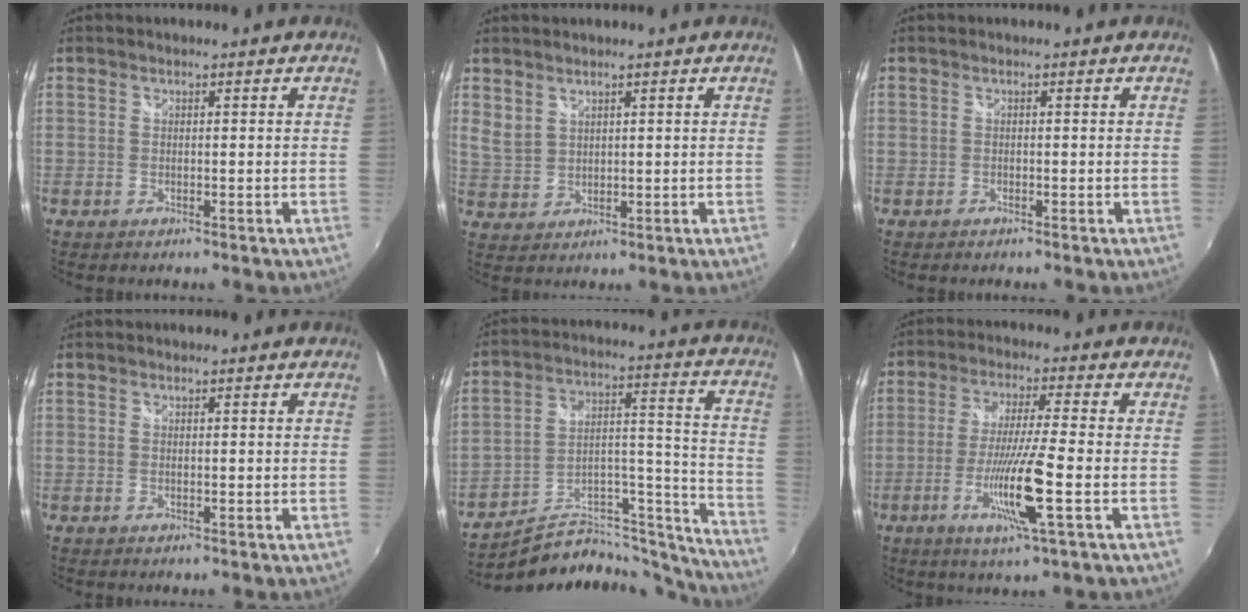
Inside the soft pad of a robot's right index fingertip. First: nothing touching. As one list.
[{"total": 3.3, "force": [2.4, 2.0, 1.1], "torque": [-0.019, 0.000, 0.054]}, {"total": 0.7, "force": [-0.5, 0.4, 0.1], "torque": [-0.007, -0.004, -0.012]}, {"total": 0.0}, {"total": 20.0, "force": [-18.9, 5.4, 3.8], "torque": [-0.029, 0.080, -0.278]}, {"total": 10.9, "force": [-3.7, -0.7, 10.2], "torque": [-0.204, -0.019, -0.067]}]